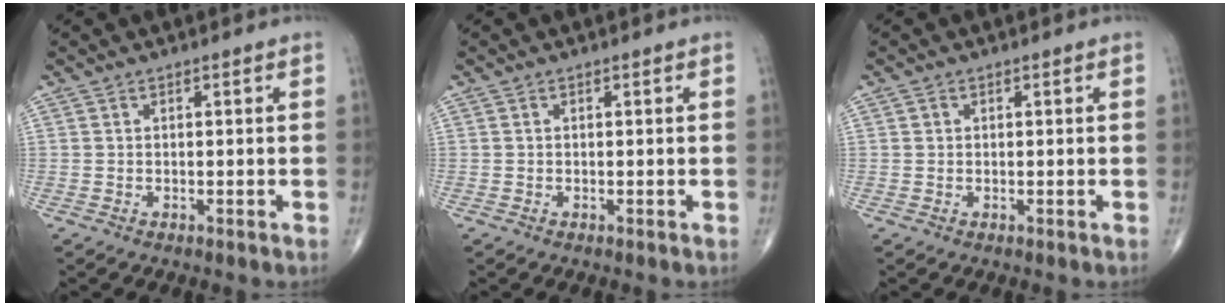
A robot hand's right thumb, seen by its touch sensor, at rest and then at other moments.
{"total": 0.0}
{"total": 0.6, "force": [0.1, 0.6, 0.2], "torque": [0.001, 0.001, 0.002]}